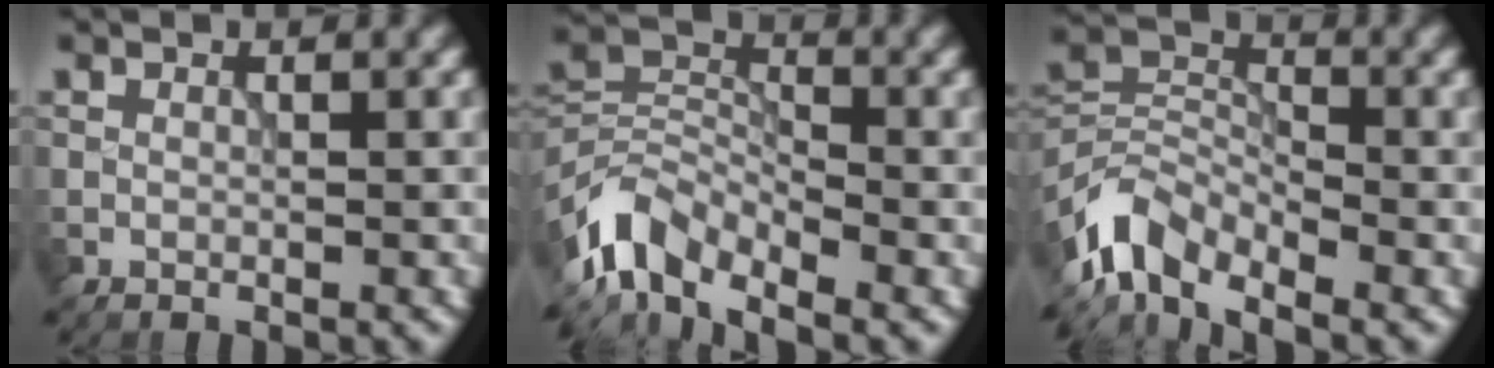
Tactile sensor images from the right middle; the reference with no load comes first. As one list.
[{"total": 6.6, "force": [-4.6, 3.1, 3.5], "torque": [-0.061, 0.000, -0.106]}, {"total": 6.2, "force": [-4.5, 2.9, 3.1], "torque": [-0.055, -0.001, -0.104]}]